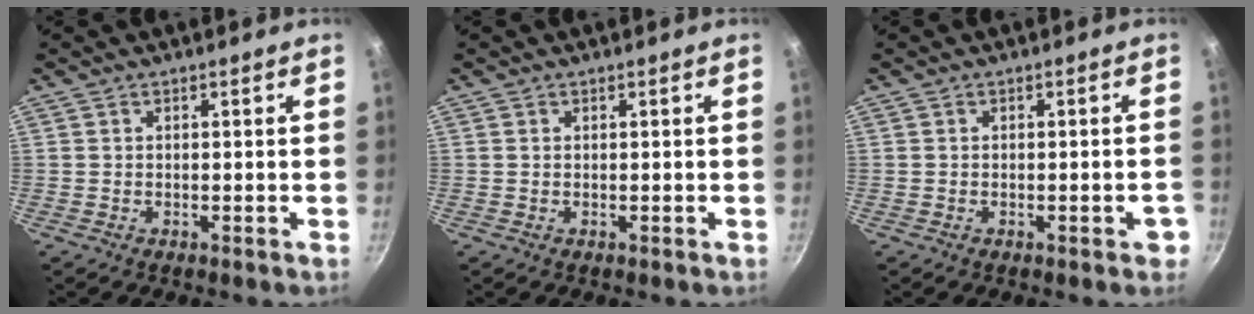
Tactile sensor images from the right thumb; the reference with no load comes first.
{"total": 0.0}
{"total": 2.7, "force": [-1.2, 0.9, 2.3], "torque": [-0.017, 0.008, -0.016]}